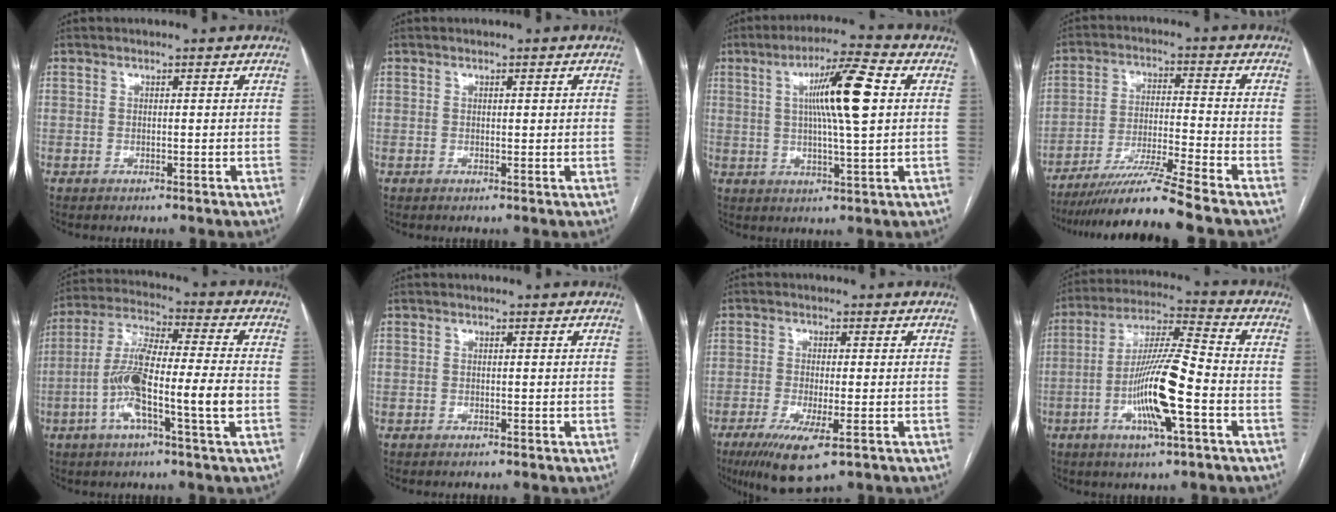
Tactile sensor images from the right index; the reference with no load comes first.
{"total": 0.9, "force": [0.3, 0.3, 0.8], "torque": [-0.010, 0.001, 0.003]}
{"total": 11.3, "force": [2.3, 0.3, 11.0], "torque": [-0.190, 0.010, 0.037]}
{"total": 11.8, "force": [-10.0, -2.3, 6.0], "torque": [-0.101, -0.023, -0.175]}
{"total": 13.1, "force": [-3.5, 0.6, 12.6], "torque": [-0.243, 0.010, -0.070]}
{"total": 0.0}
{"total": 8.2, "force": [-4.3, 1.3, 6.8], "torque": [-0.124, -0.024, -0.069]}
{"total": 13.1, "force": [-4.0, 0.9, 12.5], "torque": [-0.237, 0.001, -0.075]}